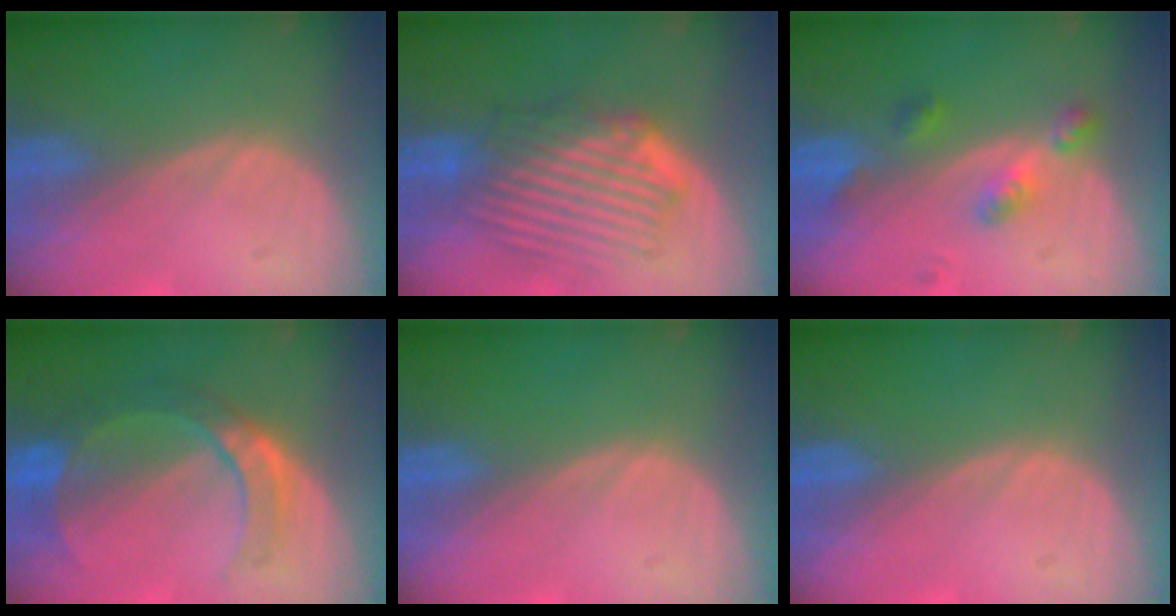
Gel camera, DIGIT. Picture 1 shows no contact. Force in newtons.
{"total": 8.9, "press": 8.2, "slide": 3.4}
{"total": 4.6, "press": 4.1, "slide": 1.9}
{"total": 7.2, "press": 6.9, "slide": 1.9}
{"total": 0.0}
{"total": 0.0}